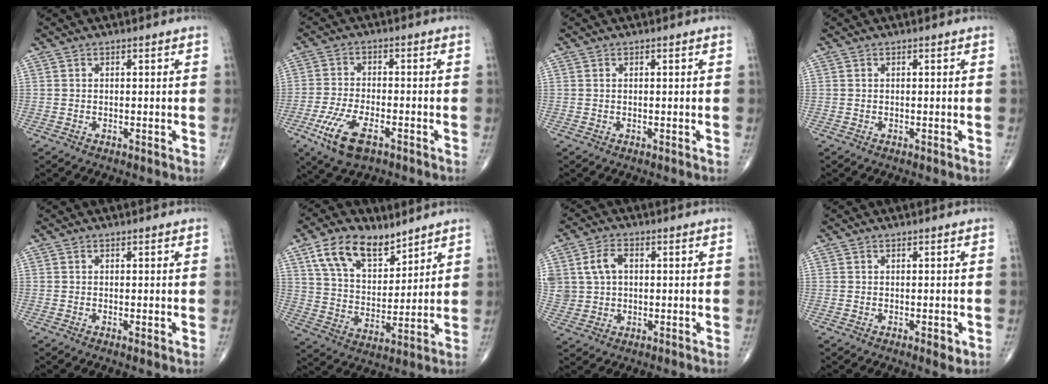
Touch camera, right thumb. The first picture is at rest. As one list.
[{"total": 9.4, "force": [-4.8, 4.0, 7.0], "torque": [-0.149, 0.006, -0.086]}, {"total": 0.0}, {"total": 0.0}, {"total": 0.8, "force": [0.0, 0.2, 0.7], "torque": [-0.016, -0.004, -0.003]}, {"total": 13.7, "force": [8.6, 7.5, 7.6], "torque": [-0.108, -0.041, 0.162]}, {"total": 9.0, "force": [2.0, 6.8, 5.7], "torque": [-0.124, 0.003, 0.046]}, {"total": 1.9, "force": [-0.4, 0.9, 1.7], "torque": [-0.016, -0.004, -0.003]}]